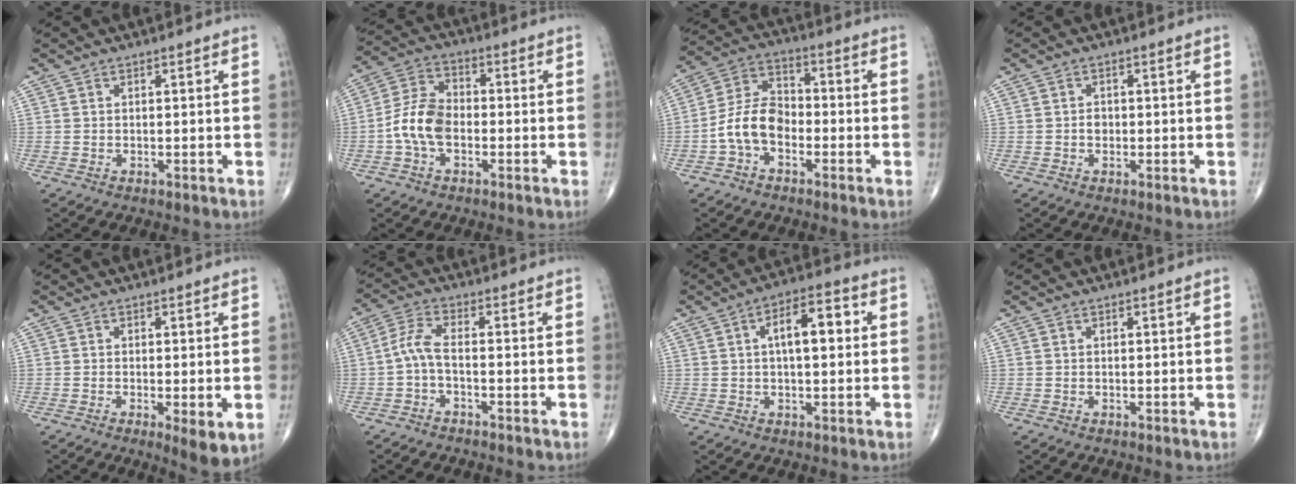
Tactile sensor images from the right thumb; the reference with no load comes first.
{"total": 8.9, "force": [-2.1, 5.6, 6.5], "torque": [-0.126, 0.029, -0.050]}
{"total": 9.4, "force": [-3.1, 6.1, 6.5], "torque": [-0.116, 0.038, -0.069]}
{"total": 1.4, "force": [-0.3, 1.1, 0.8], "torque": [-0.007, 0.004, -0.006]}
{"total": 5.0, "force": [-1.3, 1.3, 4.7], "torque": [-0.074, -0.015, -0.020]}
{"total": 4.4, "force": [-1.4, 1.3, 4.0], "torque": [-0.092, 0.023, -0.034]}
{"total": 8.9, "force": [1.5, 3.9, 7.8], "torque": [-0.107, 0.022, 0.015]}
{"total": 0.0}